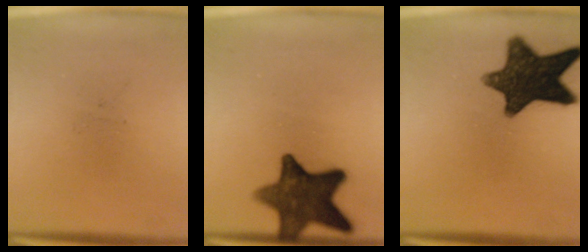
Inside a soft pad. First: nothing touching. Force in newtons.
{"total": 12.7}
{"total": 14.0}